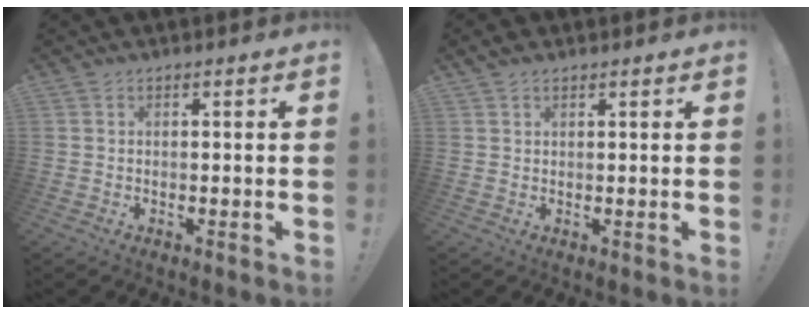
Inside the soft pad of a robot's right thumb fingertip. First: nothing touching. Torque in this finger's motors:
{"motor_torque": [0.05, 0.14, 0.45, 0.42, 0.13]}